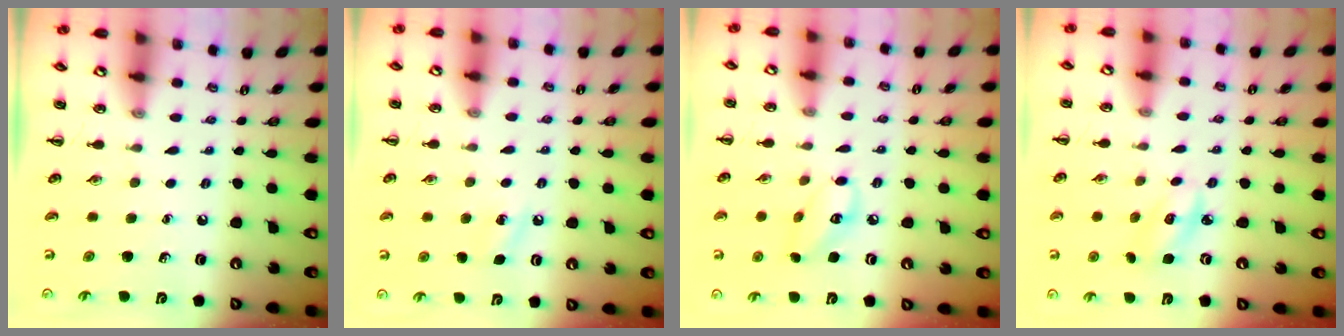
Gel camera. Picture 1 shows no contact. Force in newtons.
{"total": 4.5, "press": 4.3, "slide": 1.2}
{"total": 6.3, "press": 6.3, "slide": 0.8}
{"total": 2.9, "press": 2.8, "slide": 0.6}